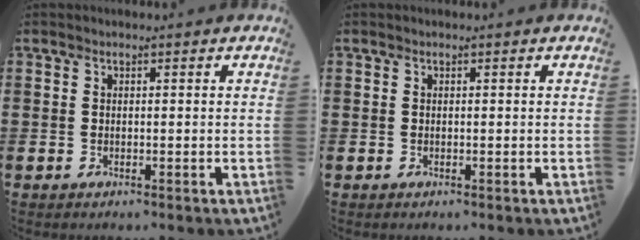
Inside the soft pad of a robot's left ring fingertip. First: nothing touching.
{"total": 0.0}